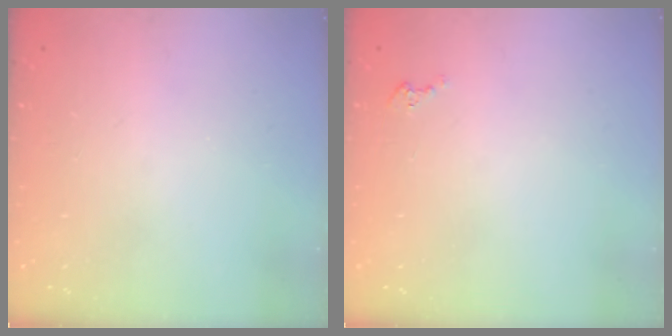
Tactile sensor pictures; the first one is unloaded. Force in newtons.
{"total": 1.6, "press": 1.6, "slide": 0.2}